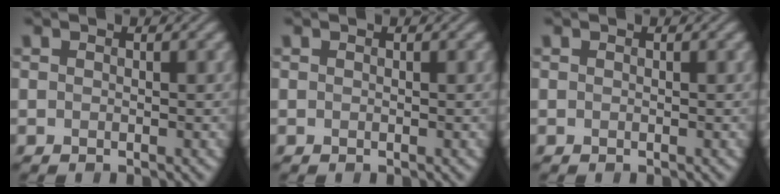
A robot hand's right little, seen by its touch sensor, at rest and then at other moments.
{"total": 0.0}
{"total": 0.0}